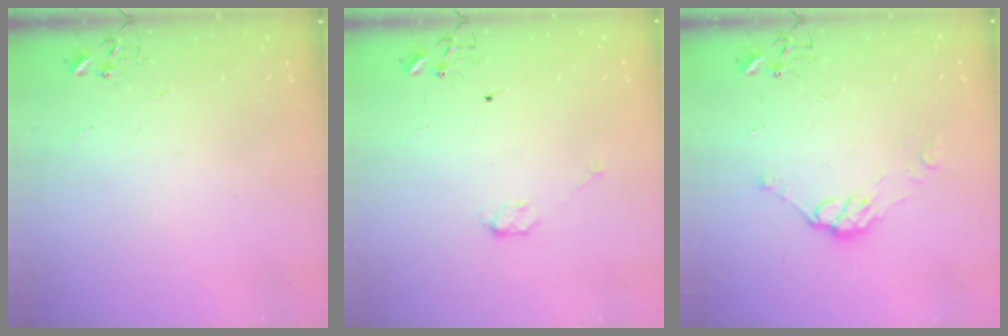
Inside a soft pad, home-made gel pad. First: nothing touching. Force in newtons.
{"total": 4.0, "press": 3.9, "slide": 0.3}
{"total": 9.0, "press": 9.0, "slide": 0.7}